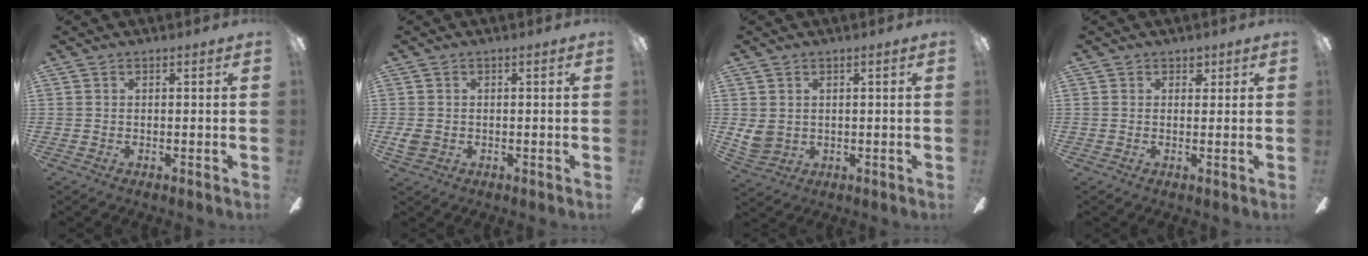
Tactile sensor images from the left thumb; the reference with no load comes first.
{"total": 2.8, "force": [-0.2, 2.0, 1.9], "torque": [-0.041, 0.004, -0.005]}
{"total": 4.5, "force": [1.6, 3.4, 2.5], "torque": [-0.063, -0.004, 0.033]}
{"total": 2.1, "force": [1.4, 1.4, 0.7], "torque": [0.000, -0.004, 0.022]}